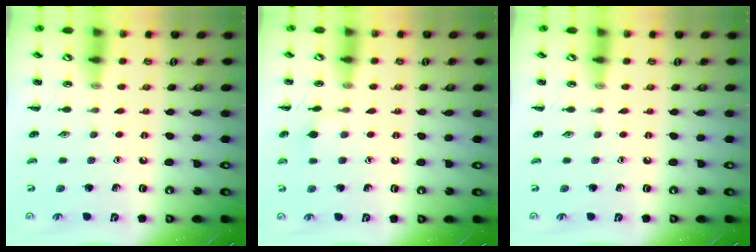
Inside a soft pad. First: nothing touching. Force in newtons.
{"total": 6.1, "press": 5.8, "slide": 2.0}
{"total": 0.0}